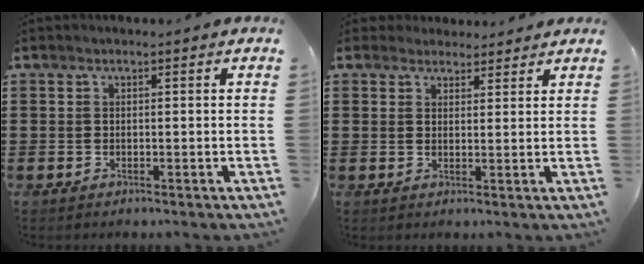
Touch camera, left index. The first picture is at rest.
{"total": 3.0, "force": [2.7, 1.2, 0.1], "torque": [-0.011, 0.000, 0.053]}